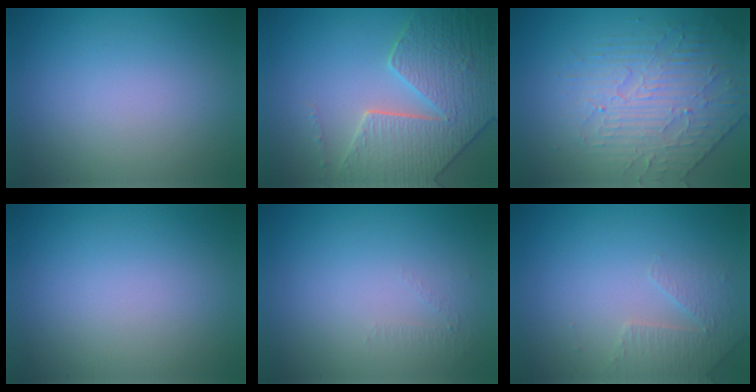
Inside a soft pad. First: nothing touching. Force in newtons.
{"total": 7.0, "press": 5.9, "slide": 3.9}
{"total": 3.9, "press": 3.8, "slide": 0.8}
{"total": 0.0}
{"total": 0.5, "press": 0.2, "slide": 0.5}
{"total": 2.3, "press": 2.2, "slide": 0.6}